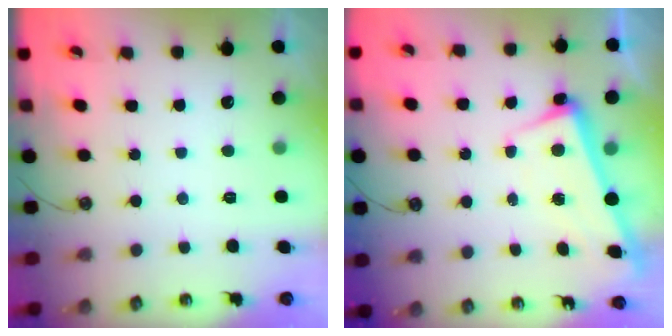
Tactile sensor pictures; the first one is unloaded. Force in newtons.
{"total": 2.3, "press": 2.1, "slide": 0.9}